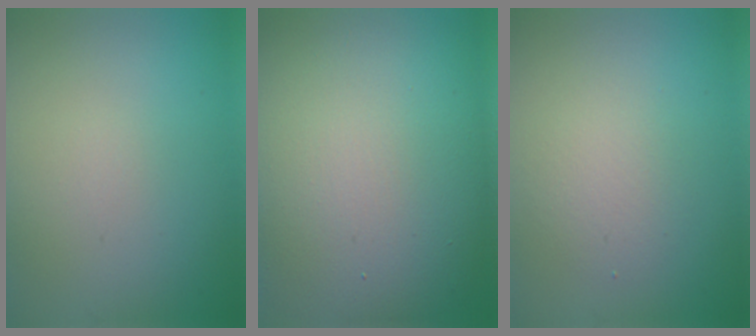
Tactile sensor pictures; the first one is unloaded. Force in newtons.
{"total": 16.1, "press": 16.1, "slide": 0.6}
{"total": 2.4, "press": 2.4, "slide": 0.1}